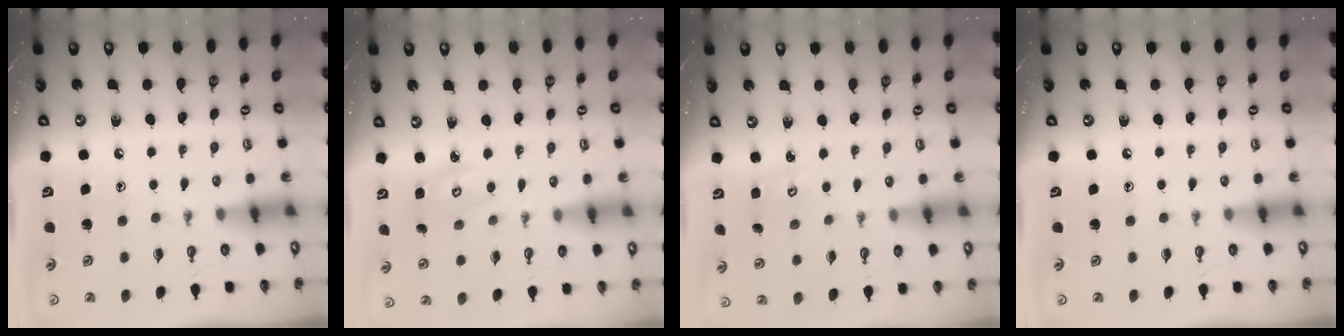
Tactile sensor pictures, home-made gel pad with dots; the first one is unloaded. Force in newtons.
{"total": 3.3, "press": 3.3, "slide": 0.3}
{"total": 2.5, "press": 2.5, "slide": 0.2}
{"total": 0.0}